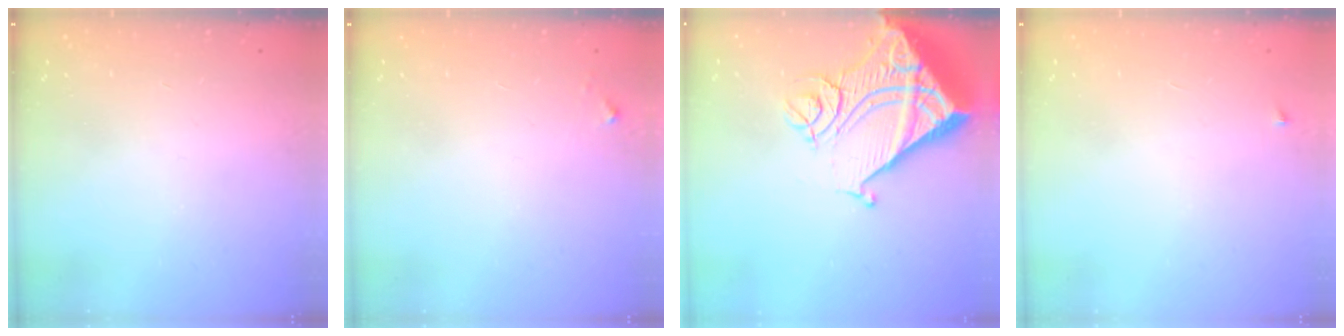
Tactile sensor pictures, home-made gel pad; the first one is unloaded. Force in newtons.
{"total": 2.8, "press": 2.8, "slide": 0.2}
{"total": 20.9, "press": 20.7, "slide": 2.6}
{"total": 2.5, "press": 2.4, "slide": 0.4}